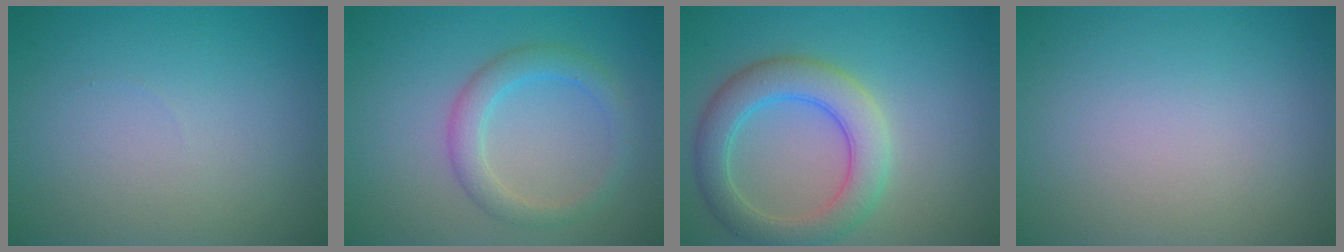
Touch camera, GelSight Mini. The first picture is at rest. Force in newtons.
{"total": 2.9, "press": 2.9, "slide": 0.1}
{"total": 5.3, "press": 5.3, "slide": 0.3}
{"total": 0.0}